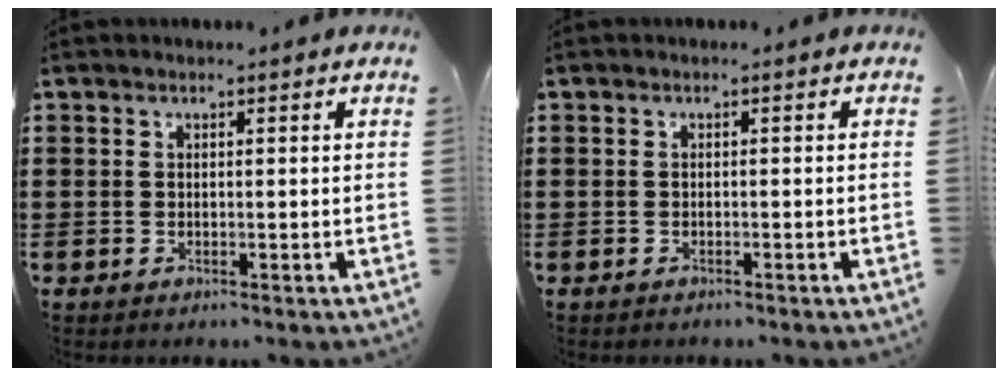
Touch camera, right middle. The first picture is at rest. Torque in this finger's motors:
{"motor_torque": [-0.97, 0.74, -0.20, -0.05]}